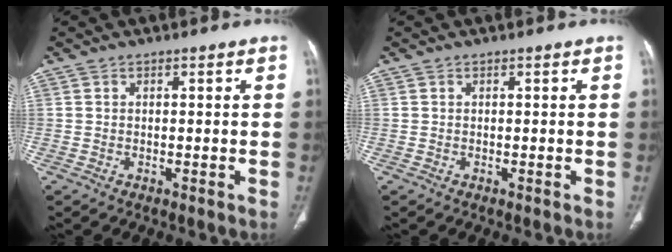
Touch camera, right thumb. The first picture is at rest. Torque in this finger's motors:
{"motor_torque": [0.00, 0.00, 0.00, 0.00, 0.00]}